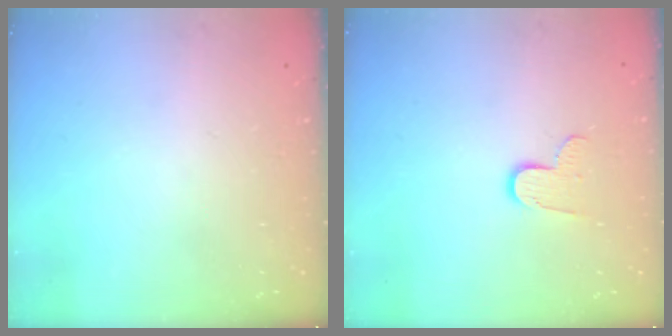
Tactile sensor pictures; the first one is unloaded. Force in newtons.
{"total": 7.7, "press": 7.7, "slide": 0.3}